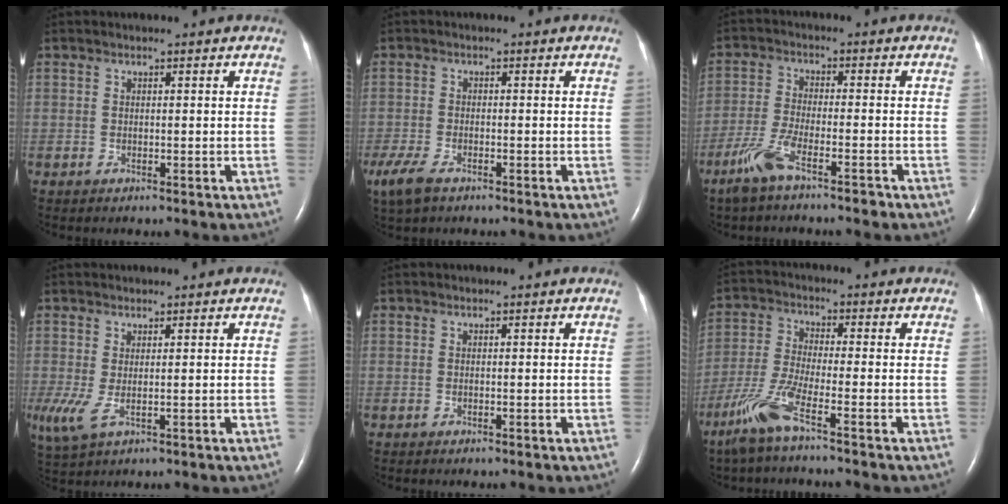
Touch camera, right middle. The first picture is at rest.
{"total": 6.4, "force": [-4.2, 2.6, 4.0], "torque": [-0.093, -0.015, -0.076]}
{"total": 6.3, "force": [-4.4, 0.9, 4.4], "torque": [-0.105, -0.008, -0.086]}
{"total": 5.1, "force": [-0.5, 1.9, 4.8], "torque": [-0.123, -0.006, 0.000]}
{"total": 0.0}
{"total": 7.3, "force": [-4.7, 0.0, 5.6], "torque": [-0.132, -0.016, -0.102]}